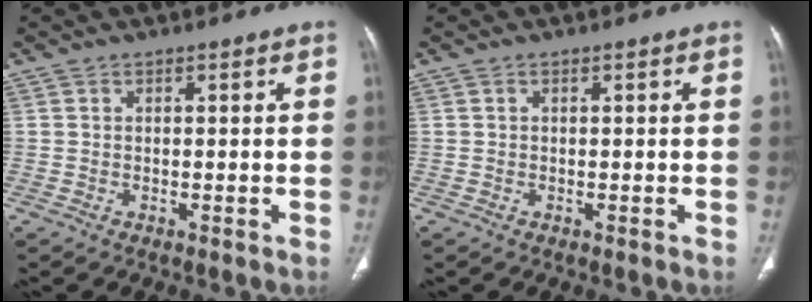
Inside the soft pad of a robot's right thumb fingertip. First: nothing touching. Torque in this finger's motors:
{"motor_torque": [-0.16, -0.09, -0.30, 0.10, -0.02]}